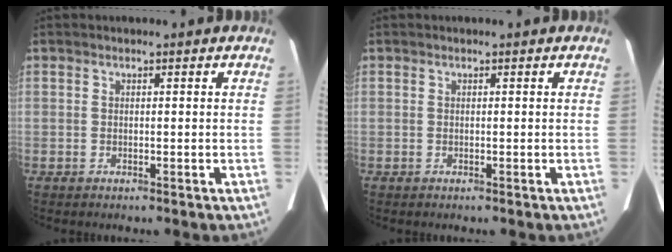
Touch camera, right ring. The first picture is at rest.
{"total": 0.0}